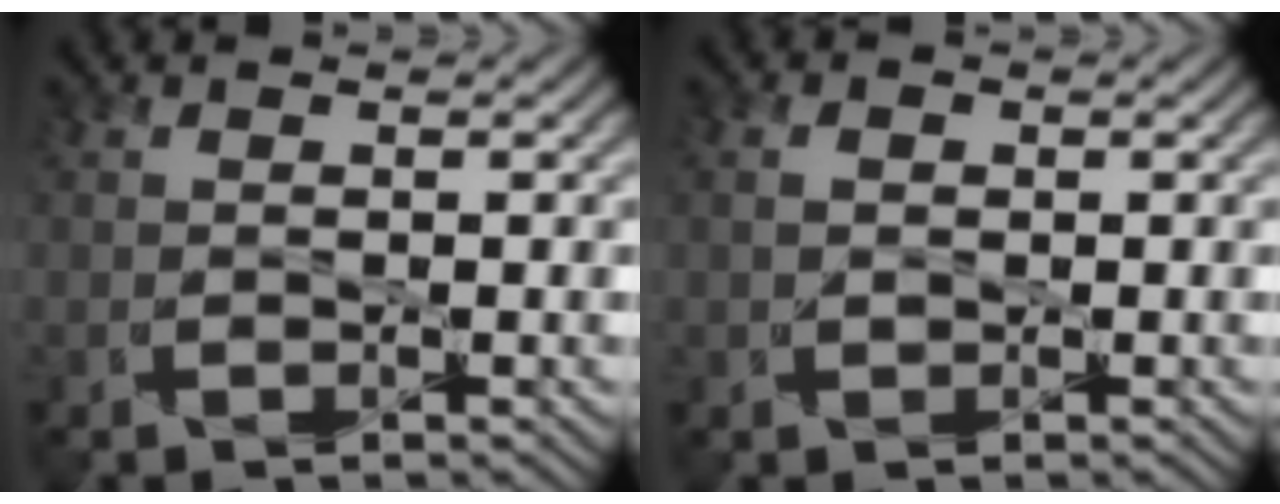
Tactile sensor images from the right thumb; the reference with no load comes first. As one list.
[{"total": 0.9, "force": [0.2, 0.9, 0.1], "torque": [0.000, 0.002, 0.005]}]